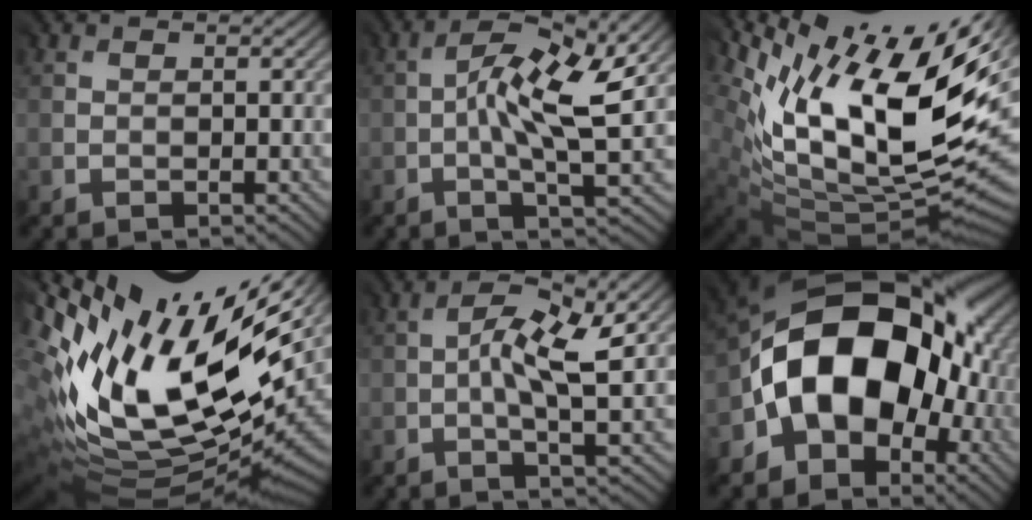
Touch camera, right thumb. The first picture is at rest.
{"total": 9.5, "force": [0.2, 3.0, 9.1], "torque": [-0.171, -0.001, 0.005]}
{"total": 18.9, "force": [6.6, 7.2, 16.2], "torque": [-0.270, 0.011, 0.123]}
{"total": 18.3, "force": [6.0, 7.3, 15.7], "torque": [-0.290, -0.005, 0.122]}
{"total": 6.9, "force": [0.3, 2.1, 6.5], "torque": [-0.120, 0.004, 0.005]}
{"total": 15.3, "force": [-2.9, 10.9, 10.3], "torque": [-0.134, 0.003, -0.063]}